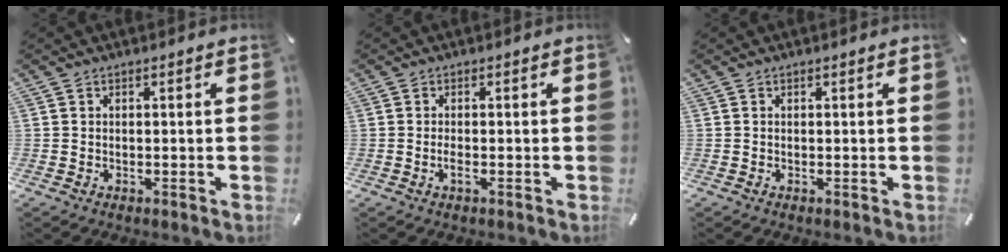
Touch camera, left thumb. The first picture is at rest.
{"total": 1.7, "force": [-0.6, 0.5, 1.6], "torque": [-0.035, -0.003, -0.012]}
{"total": 0.0}